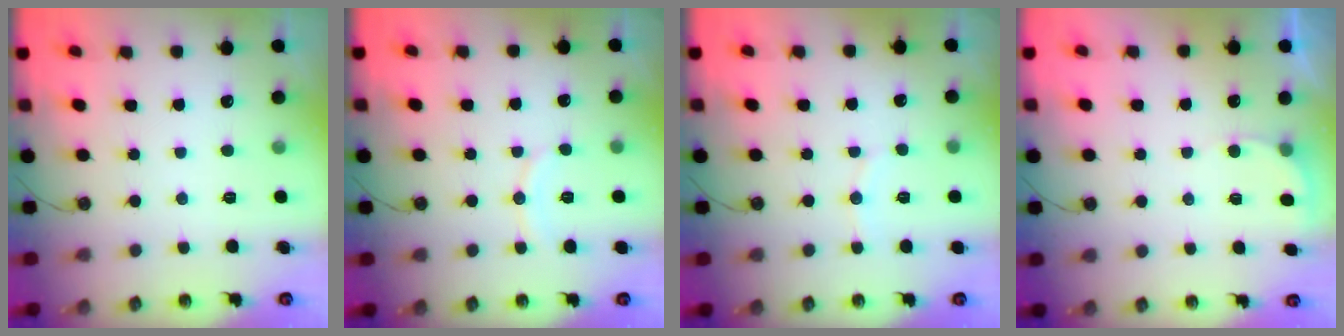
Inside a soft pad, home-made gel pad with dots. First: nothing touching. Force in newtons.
{"total": 5.6, "press": 5.6, "slide": 0.6}
{"total": 5.5, "press": 5.2, "slide": 1.6}
{"total": 3.1, "press": 2.8, "slide": 1.3}